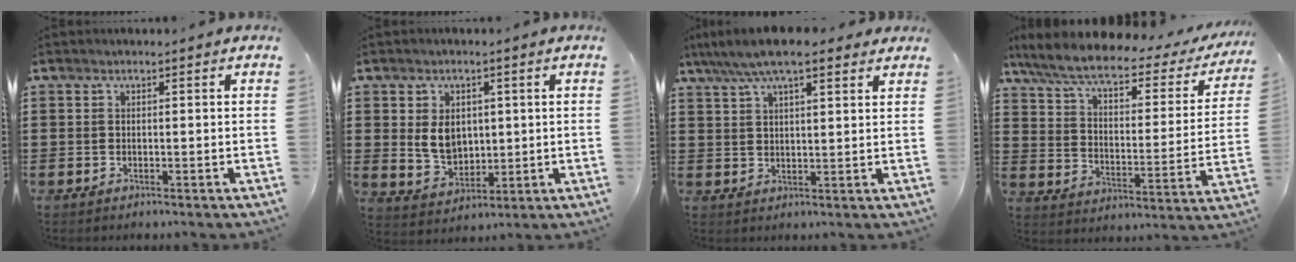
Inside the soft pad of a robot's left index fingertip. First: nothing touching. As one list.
[{"total": 5.6, "force": [1.0, 4.3, 3.5], "torque": [-0.063, 0.005, 0.014]}, {"total": 7.2, "force": [5.6, 1.6, 4.2], "torque": [-0.095, -0.004, 0.101]}, {"total": 7.3, "force": [5.6, 1.4, 4.5], "torque": [-0.111, -0.031, 0.093]}]